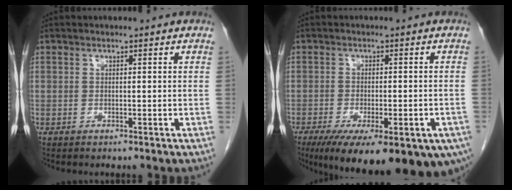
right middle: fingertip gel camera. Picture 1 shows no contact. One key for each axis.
{"total": 21.8, "fx": -14.2, "fy": 6.1, "fz": 15.5, "tx": -0.191, "ty": -0.042, "tz": -0.178}